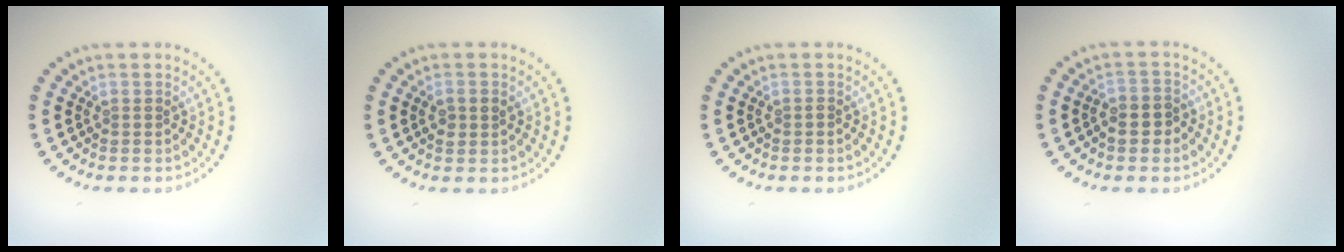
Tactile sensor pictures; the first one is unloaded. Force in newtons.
{"total": 1.5, "press": 1.4, "slide": 0.3}
{"total": 0.5, "press": 0.5, "slide": 0.2}
{"total": 2.4, "press": 2.2, "slide": 1.0}